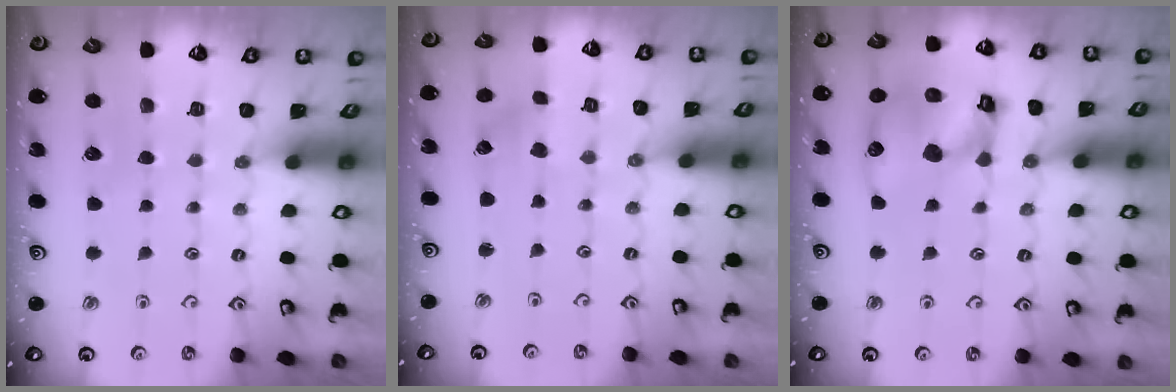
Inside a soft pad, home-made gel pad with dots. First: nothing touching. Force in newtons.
{"total": 0.0}
{"total": 15.4, "press": 15.3, "slide": 2.0}